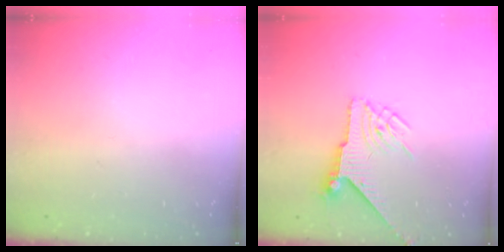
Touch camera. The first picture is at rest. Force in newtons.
{"total": 6.4, "press": 6.4, "slide": 0.1}